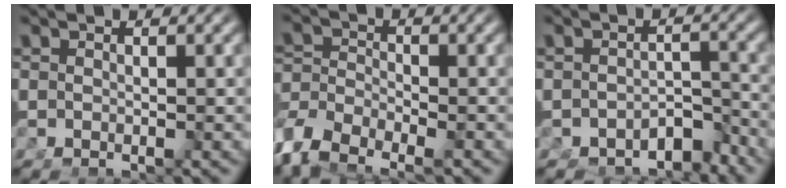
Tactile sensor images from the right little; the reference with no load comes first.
{"total": 5.8, "force": [-3.3, 3.8, 2.9], "torque": [-0.070, -0.035, -0.044]}
{"total": 2.4, "force": [-2.2, 0.6, 0.6], "torque": [0.008, -0.007, -0.034]}